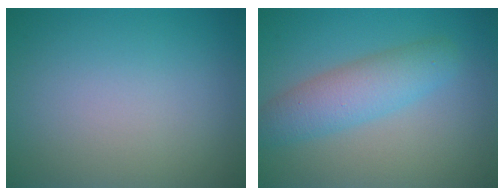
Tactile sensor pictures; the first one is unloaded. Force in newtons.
{"total": 4.3, "press": 4.3, "slide": 0.1}